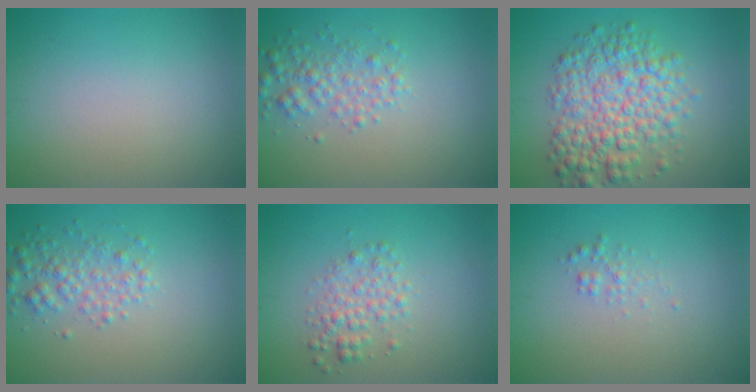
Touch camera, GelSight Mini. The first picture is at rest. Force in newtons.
{"total": 2.6, "press": 2.6, "slide": 0.0}
{"total": 6.9, "press": 6.9, "slide": 0.1}
{"total": 2.6, "press": 2.6, "slide": 0.0}
{"total": 2.5, "press": 2.5, "slide": 0.1}
{"total": 1.0, "press": 1.0, "slide": 0.0}